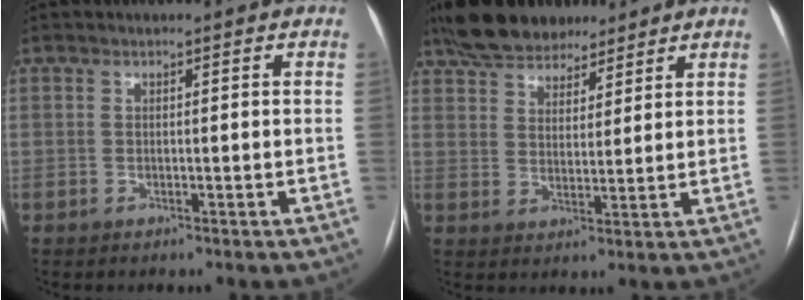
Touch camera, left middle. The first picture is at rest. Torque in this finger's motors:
{"motor_torque": [0.19, -0.20, 0.07, 0.02]}